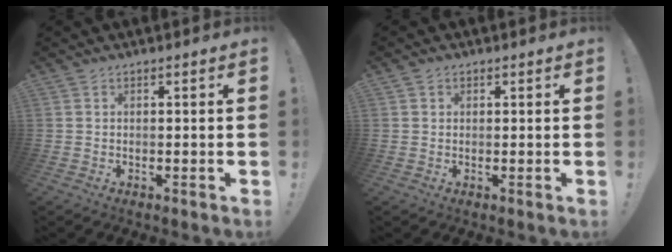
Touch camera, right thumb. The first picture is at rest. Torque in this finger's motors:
{"motor_torque": [0.16, -0.30, -0.12, -0.16, -0.09]}